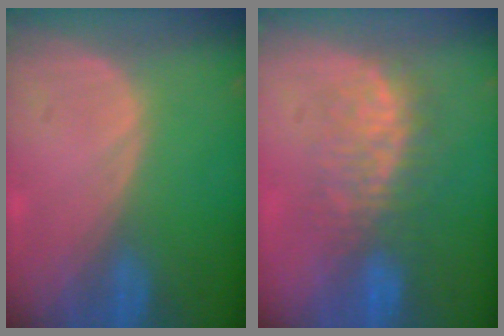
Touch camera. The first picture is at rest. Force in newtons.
{"total": 7.8, "press": 7.5, "slide": 2.1}